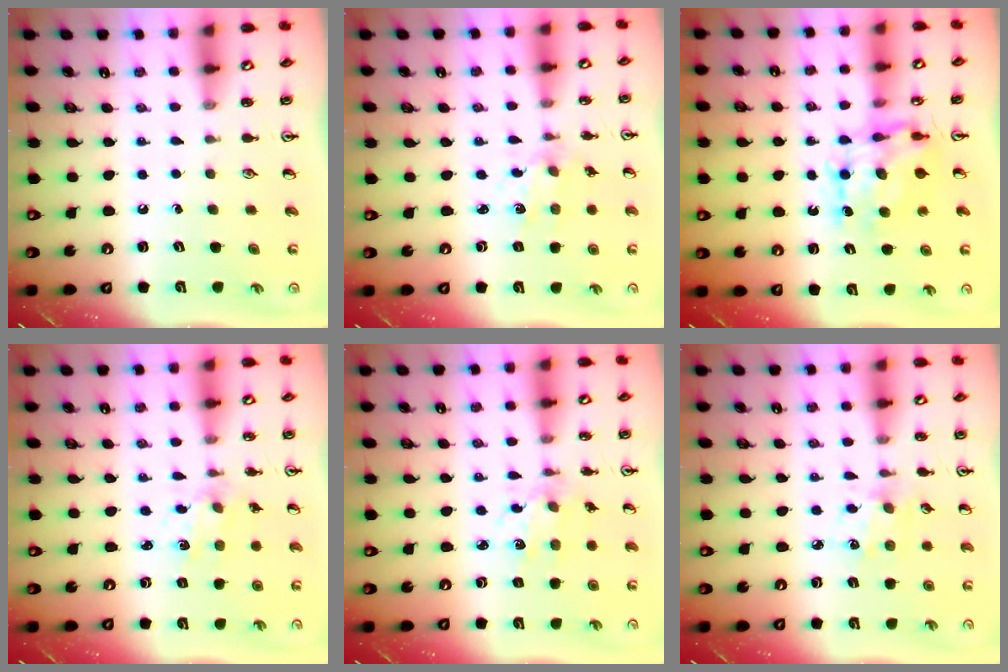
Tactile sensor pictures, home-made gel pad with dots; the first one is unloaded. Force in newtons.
{"total": 1.7, "press": 1.7, "slide": 0.0}
{"total": 9.0, "press": 9.0, "slide": 0.6}
{"total": 1.9, "press": 1.9, "slide": 0.5}
{"total": 3.5, "press": 3.4, "slide": 1.0}
{"total": 2.8, "press": 2.8, "slide": 0.5}